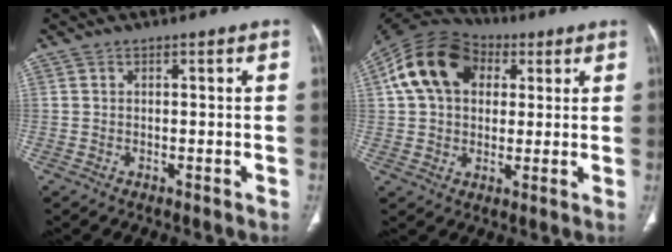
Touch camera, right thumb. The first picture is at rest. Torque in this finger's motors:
{"motor_torque": [0.63, 3.23, 1.48, 0.19, 0.22]}